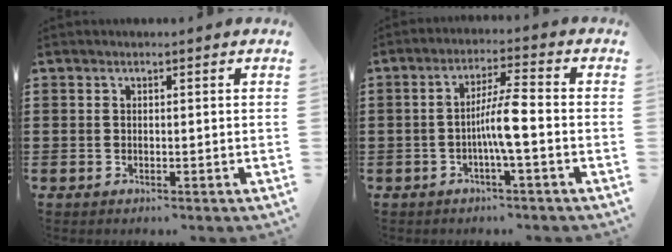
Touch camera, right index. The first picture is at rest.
{"total": 5.9, "force": [-1.4, 0.3, 5.7], "torque": [-0.109, 0.001, -0.033]}